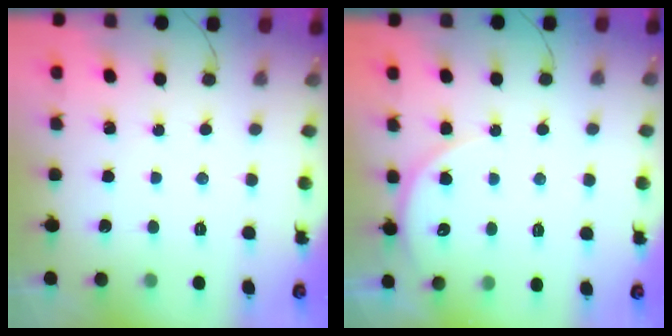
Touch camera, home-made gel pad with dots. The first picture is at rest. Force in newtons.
{"total": 7.2, "press": 7.2, "slide": 0.4}